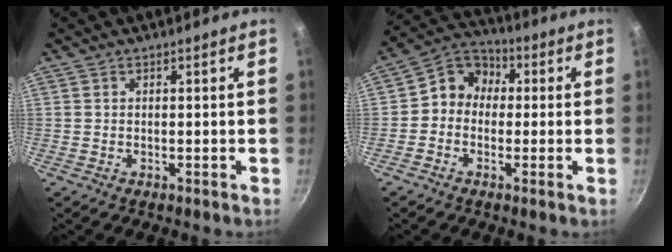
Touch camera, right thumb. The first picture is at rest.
{"total": 7.8, "force": [-0.1, 6.8, 3.8], "torque": [-0.029, 0.027, -0.030]}